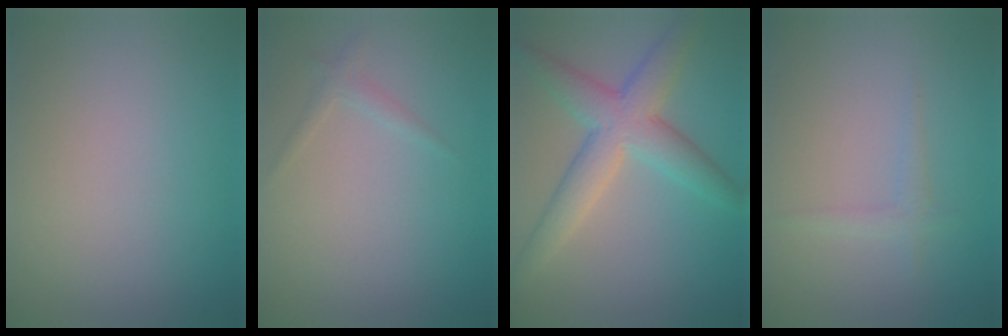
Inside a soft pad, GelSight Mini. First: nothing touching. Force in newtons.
{"total": 1.0, "press": 1.0, "slide": 0.0}
{"total": 5.8, "press": 5.8, "slide": 0.4}
{"total": 1.0, "press": 1.0, "slide": 0.1}